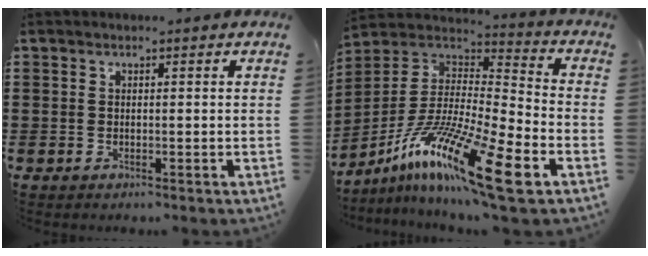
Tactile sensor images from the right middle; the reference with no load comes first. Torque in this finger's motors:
{"motor_torque": [2.14, 0.00, 1.05, 0.21]}